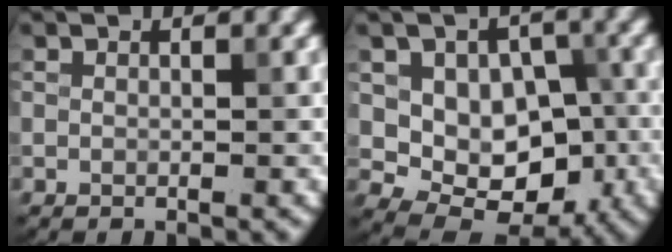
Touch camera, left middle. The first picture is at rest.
{"total": 8.3, "force": [-0.8, 5.9, 5.9], "torque": [-0.075, 0.003, -0.008]}